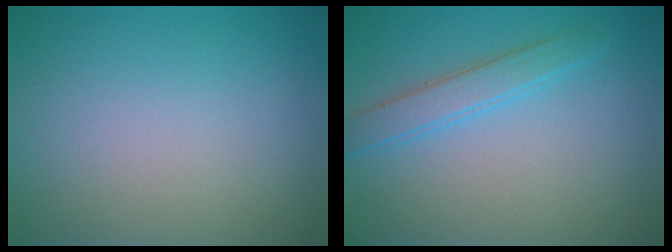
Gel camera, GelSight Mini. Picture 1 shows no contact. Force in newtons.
{"total": 2.4, "press": 2.4, "slide": 0.1}